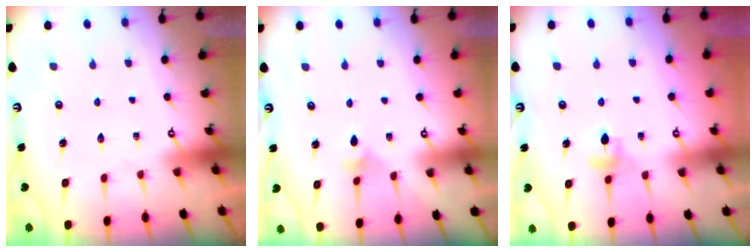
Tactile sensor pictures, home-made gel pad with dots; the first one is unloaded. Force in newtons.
{"total": 2.7, "press": 2.6, "slide": 0.6}
{"total": 4.0, "press": 3.9, "slide": 0.8}